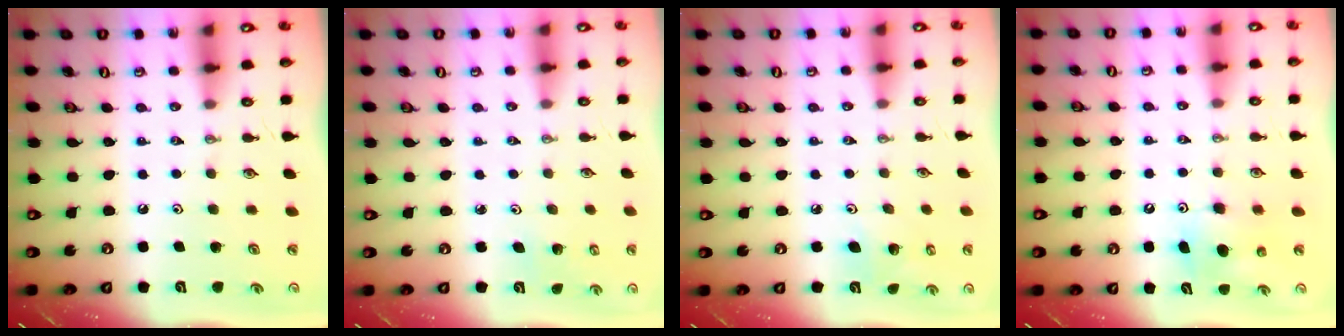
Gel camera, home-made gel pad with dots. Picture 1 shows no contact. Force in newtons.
{"total": 1.4, "press": 1.4, "slide": 0.1}
{"total": 5.4, "press": 5.1, "slide": 1.7}
{"total": 7.7, "press": 7.6, "slide": 1.0}